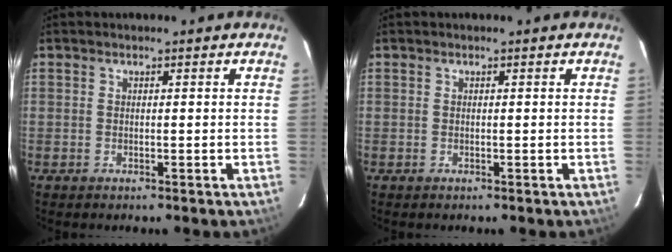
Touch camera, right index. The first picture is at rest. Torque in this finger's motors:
{"motor_torque": [-0.02, 0.00, 0.01, 0.00]}